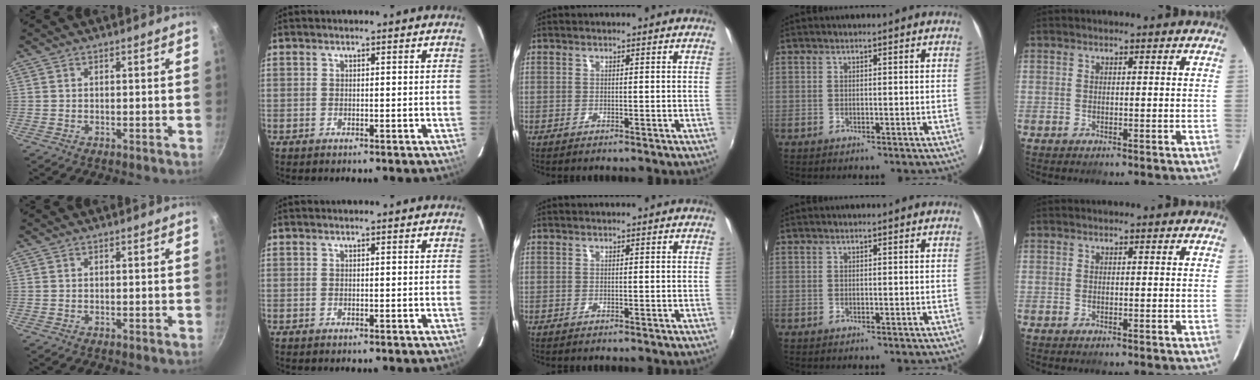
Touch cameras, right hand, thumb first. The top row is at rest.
{}